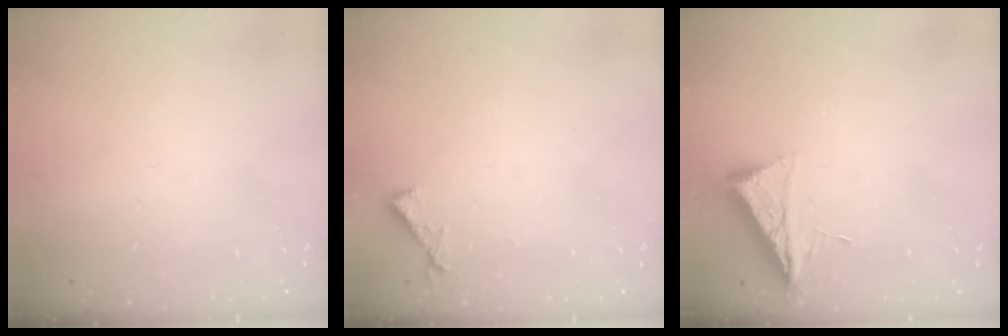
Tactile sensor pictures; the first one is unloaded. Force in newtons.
{"total": 4.2, "press": 4.2, "slide": 0.4}
{"total": 6.8, "press": 6.8, "slide": 0.9}